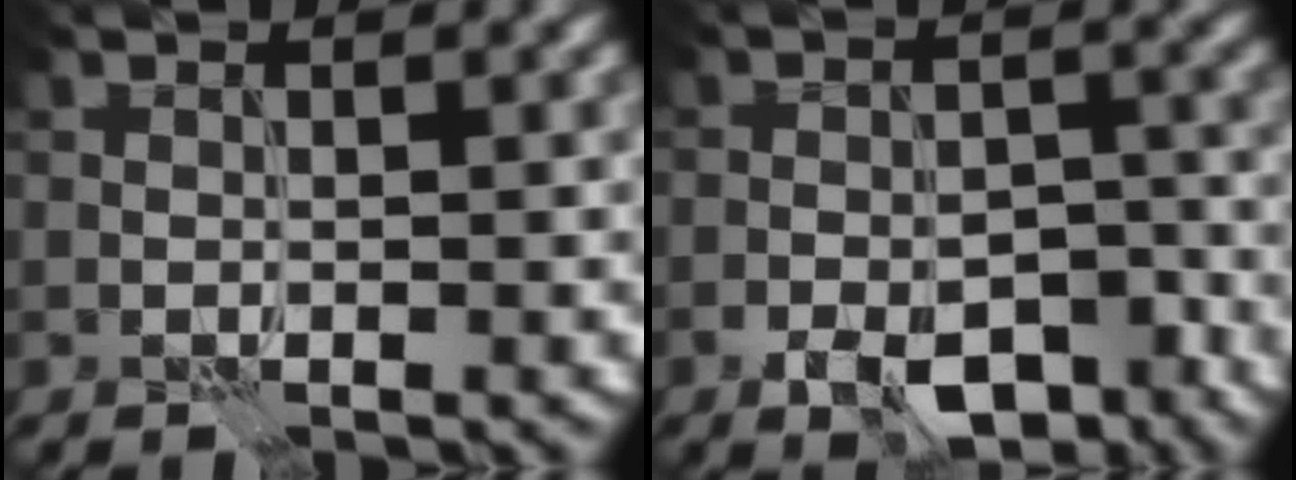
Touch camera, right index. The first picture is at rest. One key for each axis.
{"total": 7.3, "fx": -4.7, "fy": 3.3, "fz": 4.5, "tx": -0.058, "ty": -0.001, "tz": -0.069}